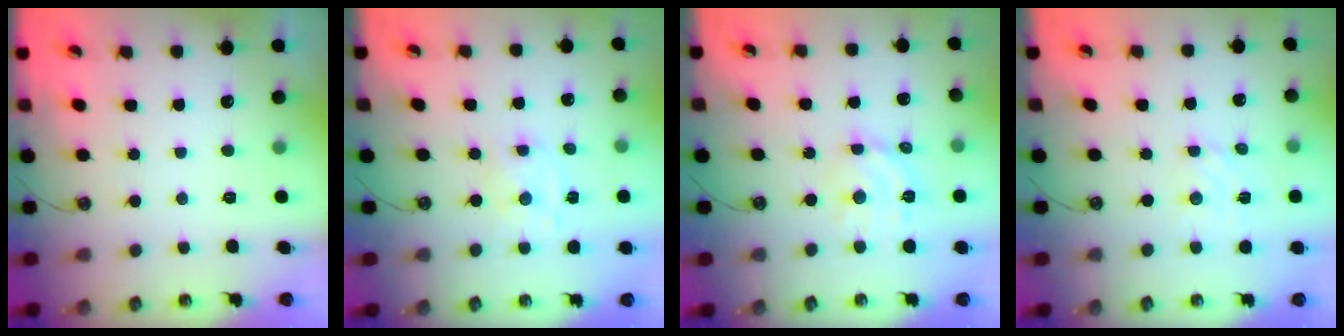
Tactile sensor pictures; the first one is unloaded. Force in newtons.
{"total": 2.1, "press": 2.0, "slide": 0.4}
{"total": 11.6, "press": 11.6, "slide": 0.8}
{"total": 2.6, "press": 2.6, "slide": 0.3}